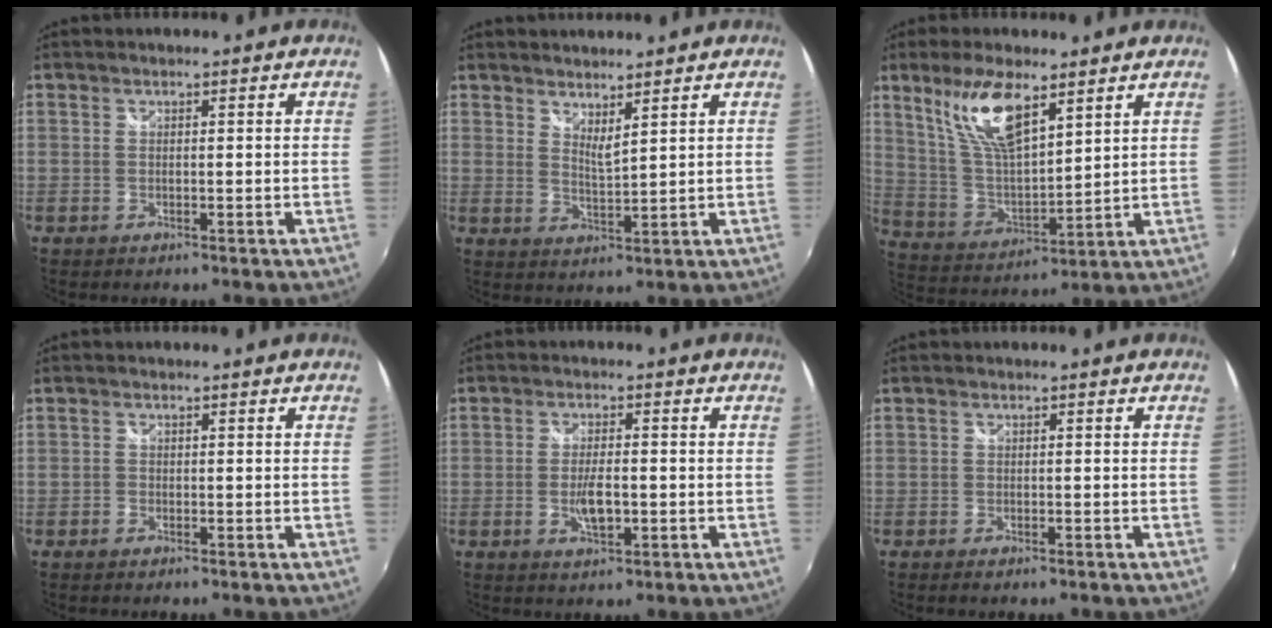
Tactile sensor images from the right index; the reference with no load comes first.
{"total": 3.5, "force": [3.1, 0.2, 1.7], "torque": [-0.030, -0.005, 0.049]}
{"total": 13.3, "force": [7.9, 4.2, 9.8], "torque": [-0.187, 0.006, 0.165]}
{"total": 1.0, "force": [-0.7, 0.5, 0.3], "torque": [-0.006, 0.000, -0.014]}
{"total": 4.7, "force": [-1.1, 1.6, 4.2], "torque": [-0.083, -0.001, -0.018]}
{"total": 1.5, "force": [-1.2, 0.6, 0.8], "torque": [-0.017, -0.005, -0.021]}